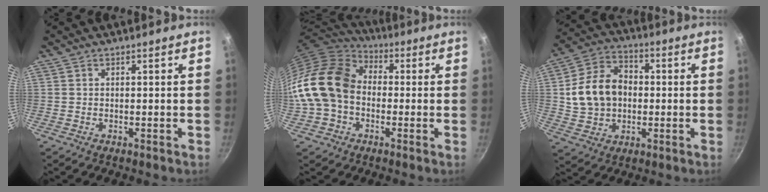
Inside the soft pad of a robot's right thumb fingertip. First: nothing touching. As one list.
[{"total": 17.6, "force": [-1.3, 13.6, 11.1], "torque": [-0.195, 0.045, -0.035]}, {"total": 14.0, "force": [0.4, 10.7, 8.9], "torque": [-0.138, 0.024, 0.005]}]